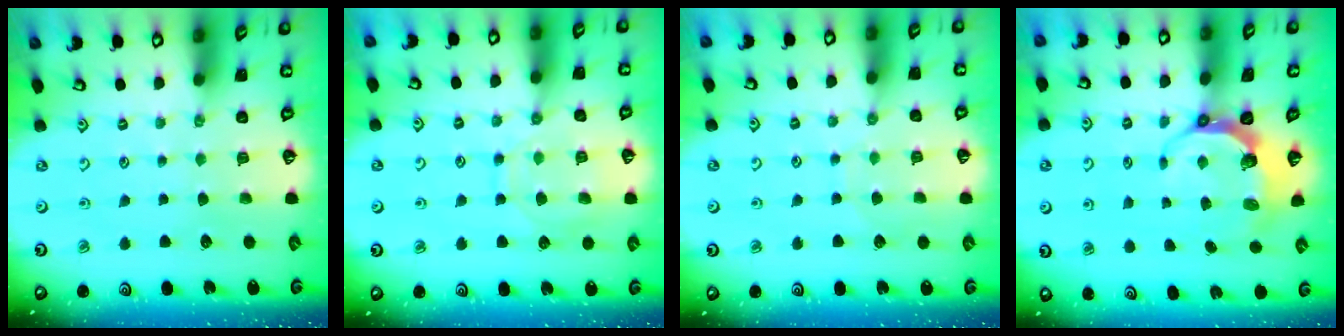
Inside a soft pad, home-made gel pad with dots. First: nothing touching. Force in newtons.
{"total": 11.2, "press": 11.1, "slide": 1.0}
{"total": 6.3, "press": 6.3, "slide": 0.6}
{"total": 7.2, "press": 5.9, "slide": 4.1}